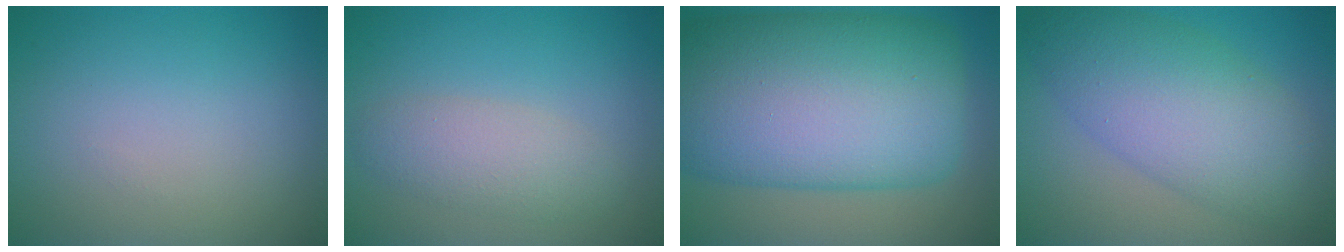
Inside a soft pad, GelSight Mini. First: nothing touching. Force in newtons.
{"total": 3.0, "press": 3.0, "slide": 0.2}
{"total": 17.6, "press": 17.6, "slide": 0.1}
{"total": 8.2, "press": 8.2, "slide": 0.2}